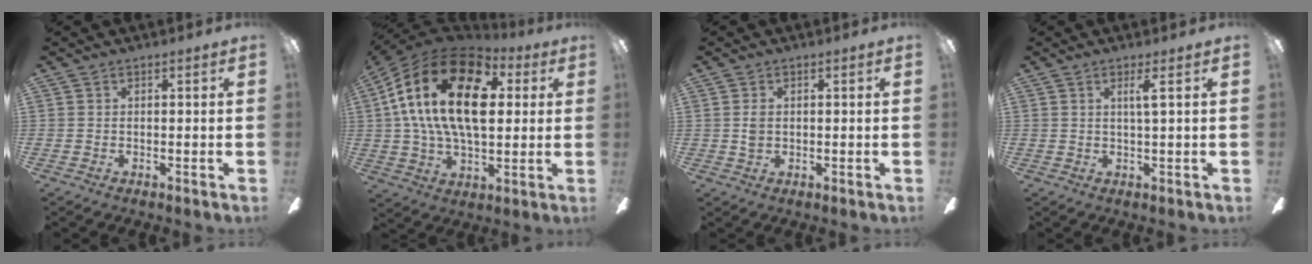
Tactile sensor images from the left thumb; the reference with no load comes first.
{"total": 24.3, "force": [6.6, 13.8, 18.9], "torque": [-0.371, 0.002, 0.103]}
{"total": 2.5, "force": [0.3, 1.8, 1.8], "torque": [-0.037, 0.007, 0.004]}
{"total": 2.6, "force": [1.1, 0.0, 2.3], "torque": [-0.050, 0.000, 0.016]}